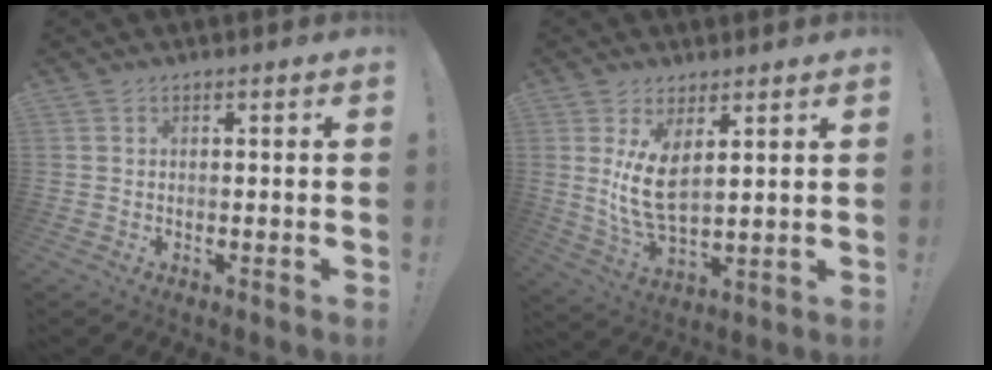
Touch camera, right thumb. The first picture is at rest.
{"total": 10.5, "force": [3.7, 4.6, 8.7], "torque": [-0.167, -0.023, 0.069]}